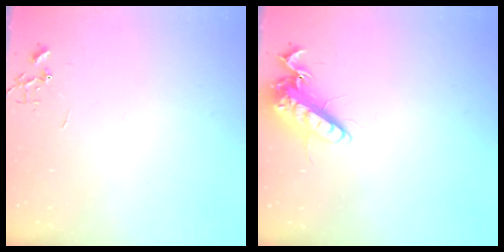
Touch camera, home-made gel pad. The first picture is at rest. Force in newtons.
{"total": 14.3, "press": 14.1, "slide": 2.1}